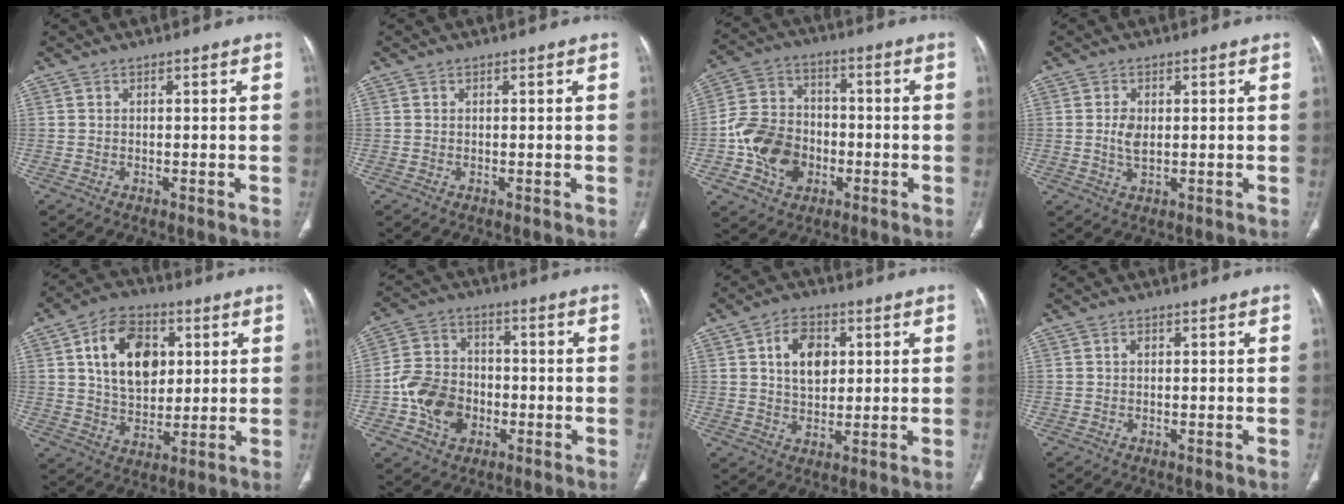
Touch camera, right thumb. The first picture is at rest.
{"total": 0.0}
{"total": 13.6, "force": [-3.7, 10.6, 7.5], "torque": [-0.108, 0.025, -0.071]}
{"total": 2.6, "force": [0.3, 1.4, 2.2], "torque": [-0.046, -0.005, 0.006]}
{"total": 14.9, "force": [4.1, 10.0, 10.2], "torque": [-0.134, -0.004, 0.071]}
{"total": 11.6, "force": [-3.3, 9.0, 6.4], "torque": [-0.090, 0.022, -0.064]}
{"total": 8.5, "force": [2.2, 5.7, 5.9], "torque": [-0.070, -0.004, 0.038]}
{"total": 0.6, "force": [0.1, 0.4, 0.5], "torque": [-0.009, 0.002, 0.001]}